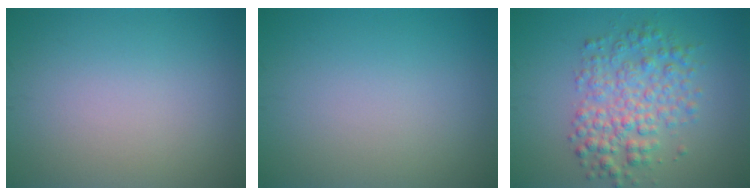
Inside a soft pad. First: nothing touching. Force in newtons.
{"total": 0.0}
{"total": 4.9, "press": 4.9, "slide": 0.1}